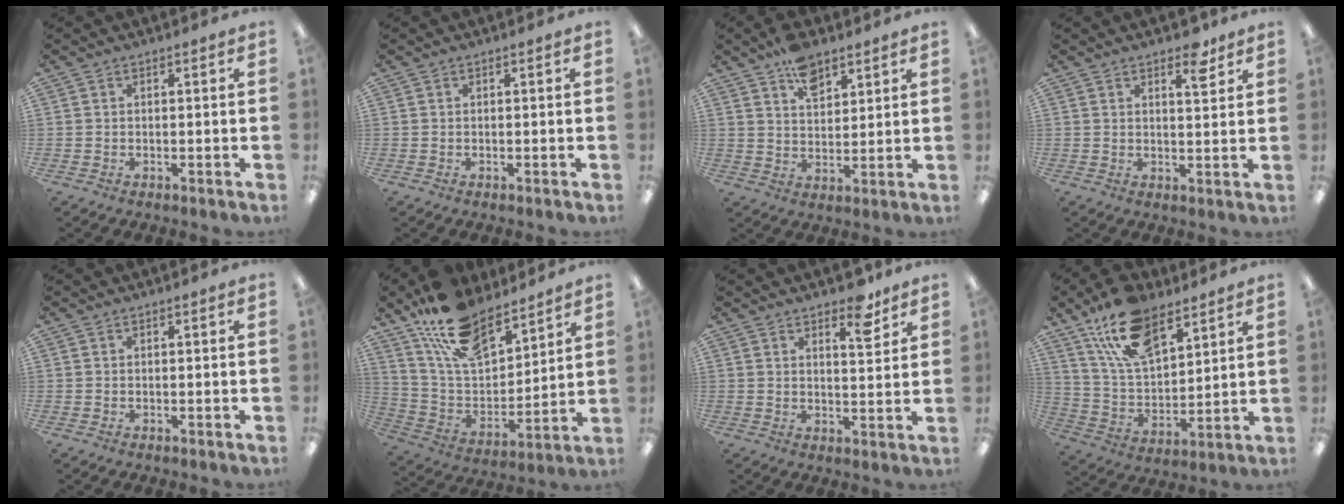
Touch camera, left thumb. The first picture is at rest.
{"total": 0.0}
{"total": 8.1, "force": [5.5, 4.4, 4.1], "torque": [-0.055, -0.028, 0.096]}
{"total": 5.6, "force": [4.1, 2.1, 3.3], "torque": [-0.034, -0.023, 0.065]}
{"total": 0.0}
{"total": 18.5, "force": [14.2, 8.3, 8.6], "torque": [-0.174, -0.076, 0.259]}
{"total": 7.2, "force": [5.4, 2.7, 4.0], "torque": [-0.035, -0.035, 0.087]}
{"total": 17.3, "force": [11.6, 8.4, 9.7], "torque": [-0.185, -0.046, 0.211]}